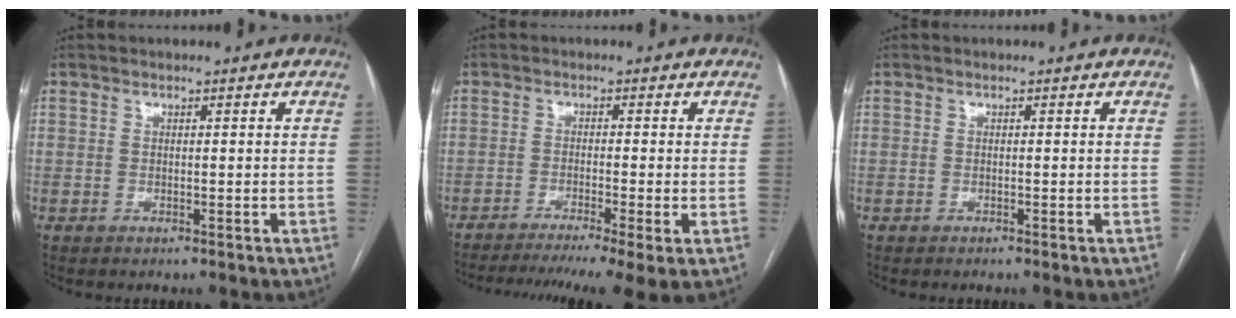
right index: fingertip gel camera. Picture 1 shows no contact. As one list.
[{"total": 11.7, "force": [-8.6, -0.2, 7.9], "torque": [-0.112, -0.019, -0.133]}, {"total": 0.0}]